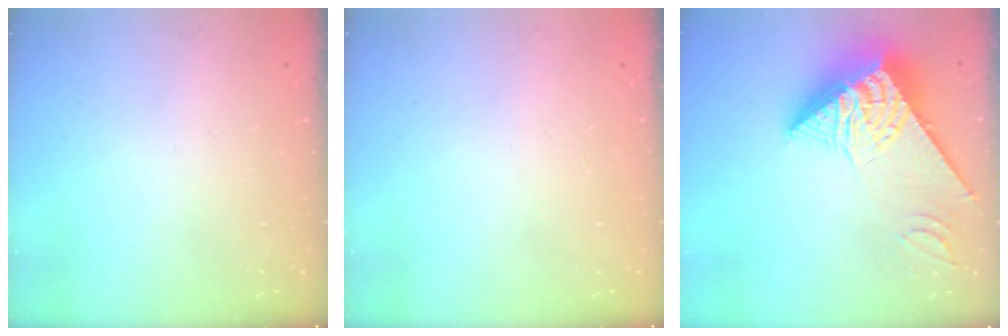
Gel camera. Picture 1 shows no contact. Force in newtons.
{"total": 0.0}
{"total": 11.1, "press": 11.1, "slide": 1.3}